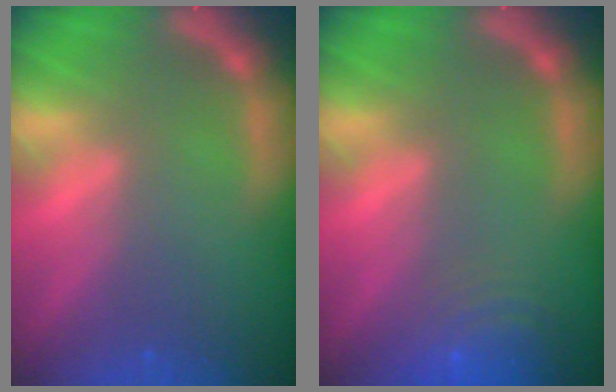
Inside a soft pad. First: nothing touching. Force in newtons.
{"total": 7.0}